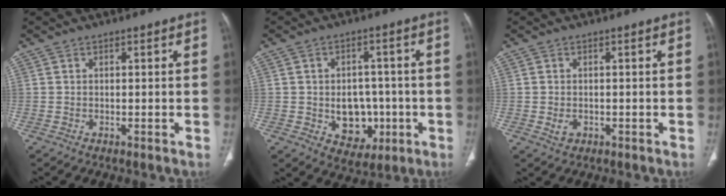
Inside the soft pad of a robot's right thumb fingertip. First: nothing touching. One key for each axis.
{"total": 9.3, "fx": -1.8, "fy": 7.3, "fz": 5.5, "tx": -0.035, "ty": 0.015, "tz": -0.008}
{"total": 1.9, "fx": -0.5, "fy": 1.5, "fz": 1.1, "tx": -0.021, "ty": 0.002, "tz": -0.001}